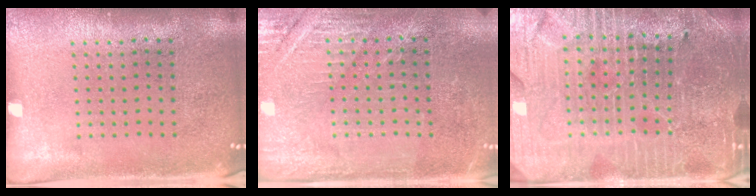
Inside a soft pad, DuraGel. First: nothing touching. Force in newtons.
{"total": 2.9, "press": 2.9, "slide": 0.3}
{"total": 4.5, "press": 4.3, "slide": 1.3}